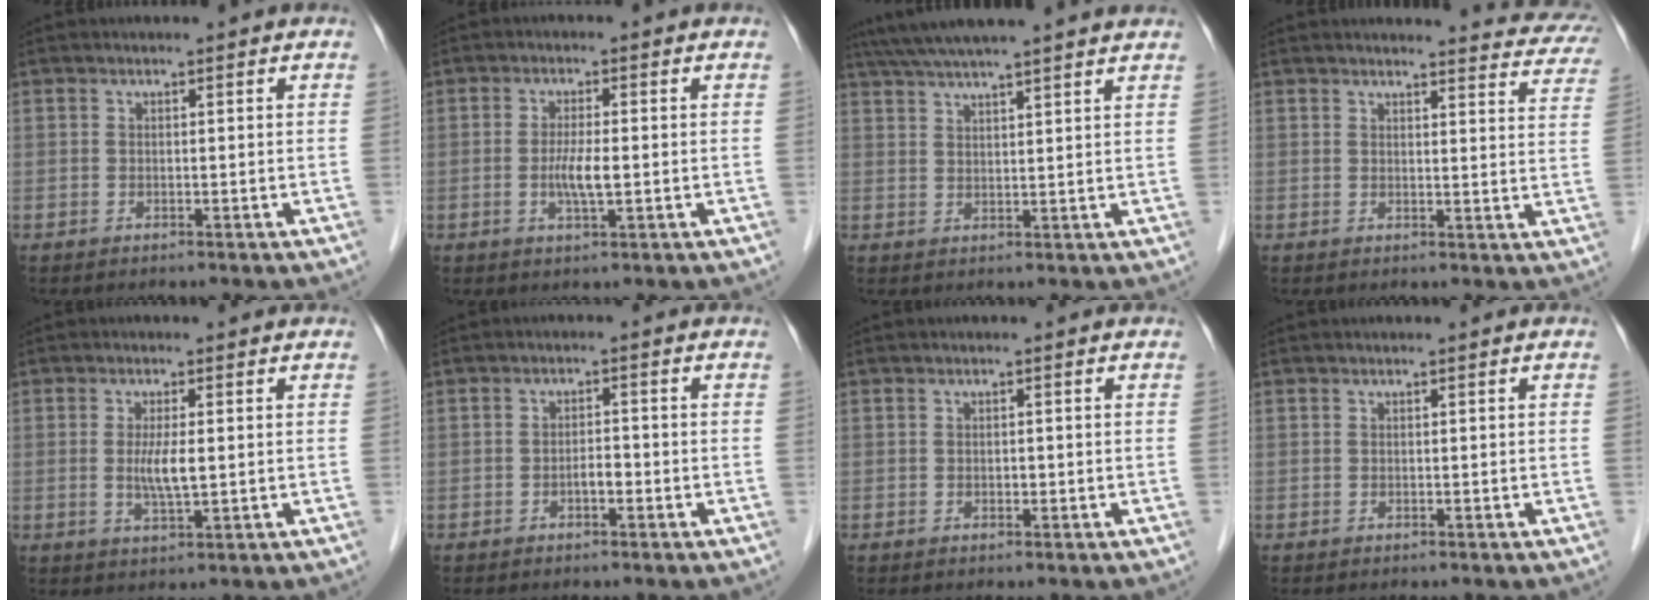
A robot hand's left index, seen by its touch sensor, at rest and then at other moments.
{"total": 3.8, "force": [-0.6, 0.6, 3.7], "torque": [-0.076, -0.005, -0.011]}
{"total": 15.8, "force": [13.8, 0.2, 7.6], "torque": [-0.135, 0.044, 0.193]}
{"total": 12.1, "force": [11.7, 2.1, 2.4], "torque": [0.005, -0.051, 0.095]}
{"total": 3.9, "force": [0.1, 0.6, 3.9], "torque": [-0.079, -0.007, 0.004]}
{"total": 1.9, "force": [-0.9, 0.7, 1.5], "torque": [-0.023, 0.004, -0.016]}
{"total": 0.7, "force": [-0.2, 0.4, 0.5], "torque": [-0.009, 0.000, -0.004]}
{"total": 0.0}